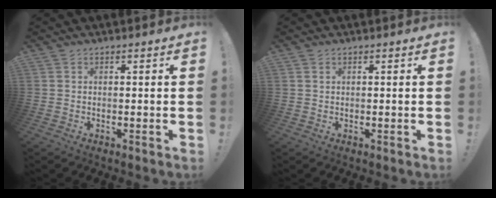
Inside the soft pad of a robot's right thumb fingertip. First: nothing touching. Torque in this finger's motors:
{"motor_torque": [0.02, -0.06, -0.26, -0.06, 0.09]}